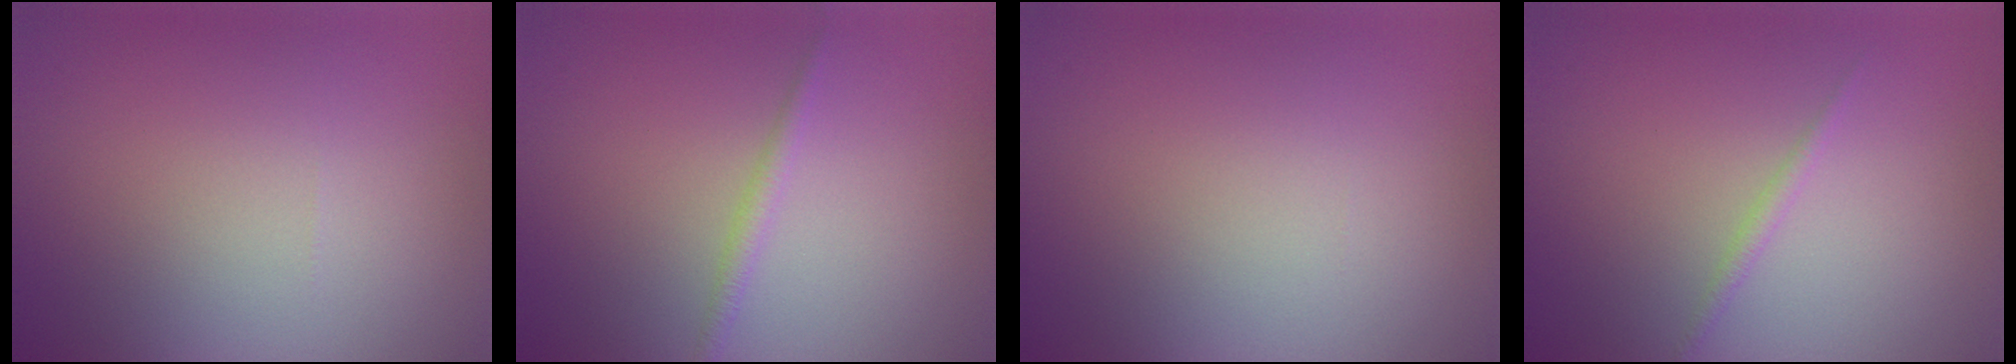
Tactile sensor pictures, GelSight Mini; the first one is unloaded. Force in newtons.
{"total": 1.2, "press": 1.2, "slide": 0.1}
{"total": 0.0}
{"total": 0.9, "press": 0.9, "slide": 0.1}